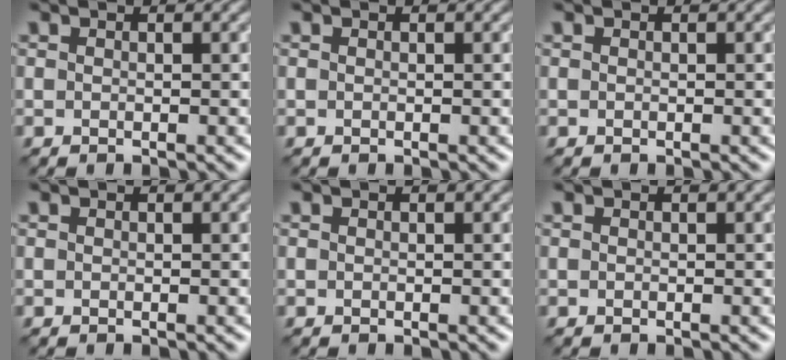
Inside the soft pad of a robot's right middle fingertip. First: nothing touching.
{"total": 0.0}
{"total": 0.0}
{"total": 0.0}
{"total": 0.0}
{"total": 0.0}